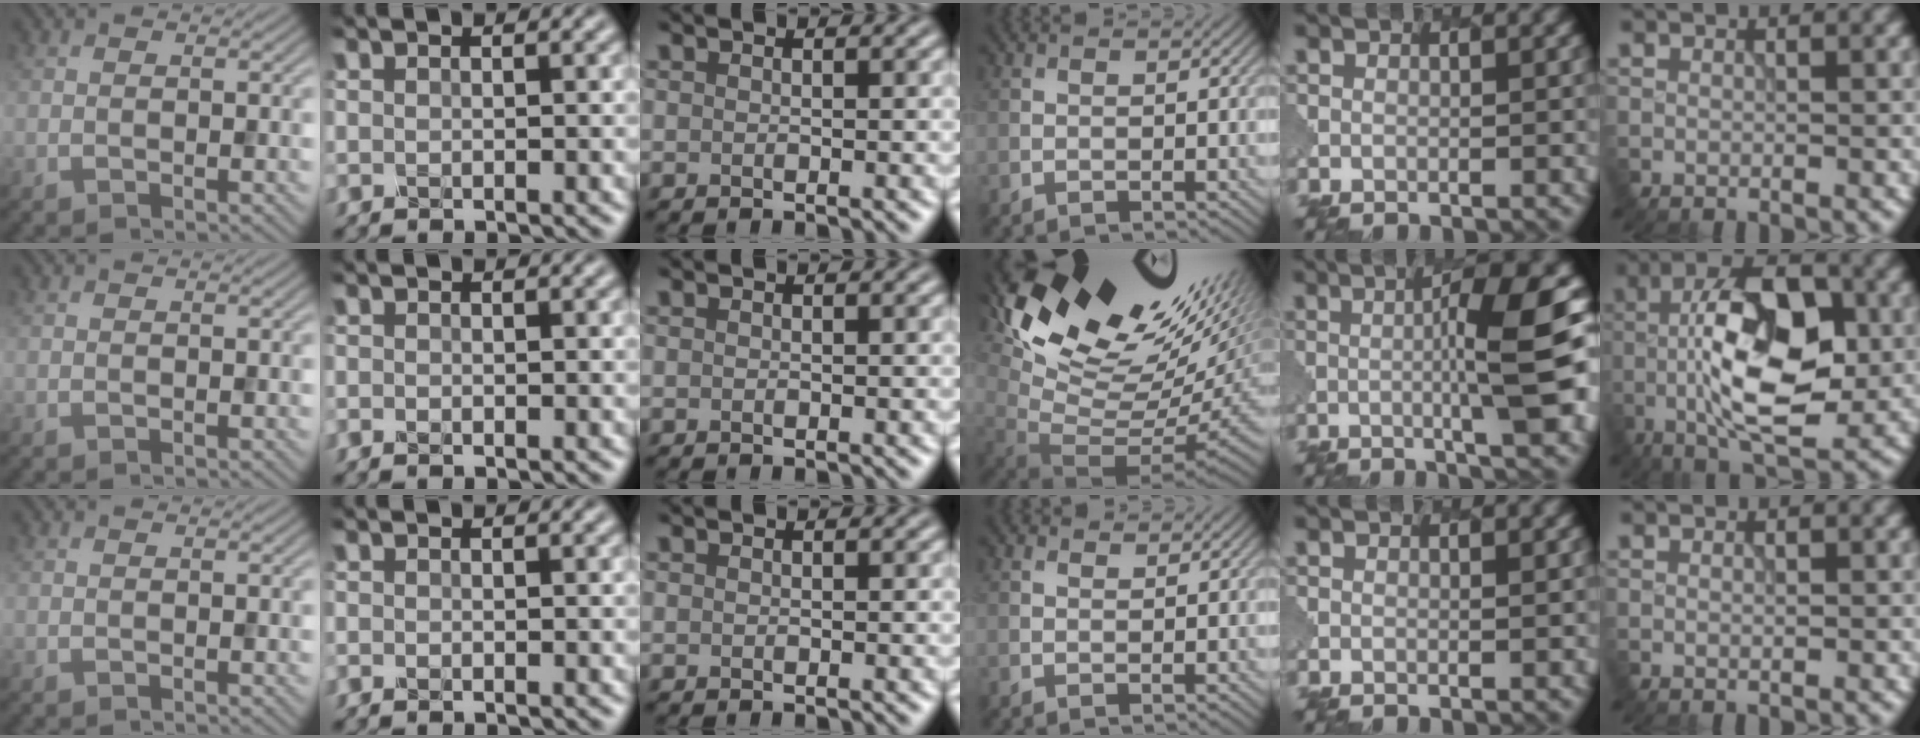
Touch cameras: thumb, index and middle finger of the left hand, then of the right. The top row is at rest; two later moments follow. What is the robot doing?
{"motion": "dispense", "object": "glue stick"}